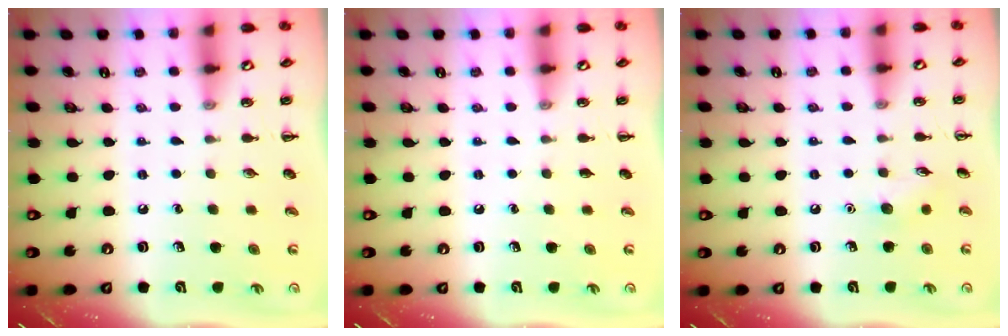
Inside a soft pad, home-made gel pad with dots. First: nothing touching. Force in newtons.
{"total": 0.0}
{"total": 6.2, "press": 6.1, "slide": 1.4}